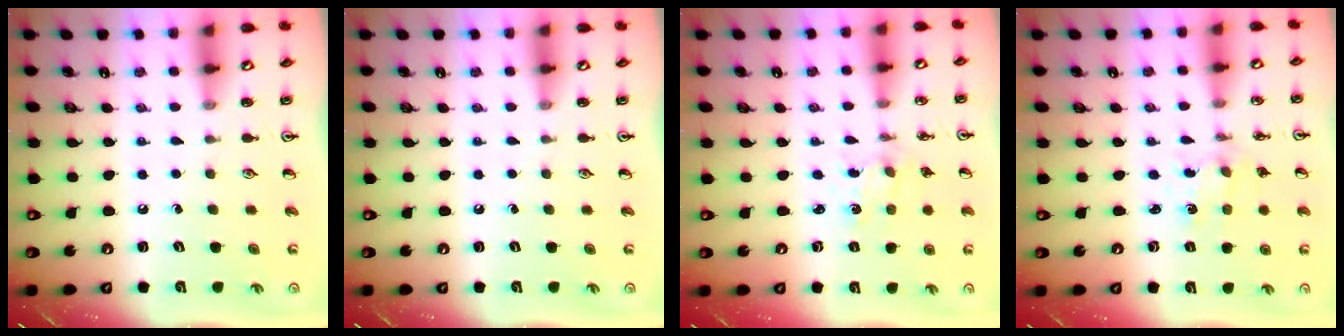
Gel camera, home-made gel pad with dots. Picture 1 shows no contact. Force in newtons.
{"total": 0.0}
{"total": 0.7, "press": 0.7, "slide": 0.1}
{"total": 1.2, "press": 1.1, "slide": 0.3}